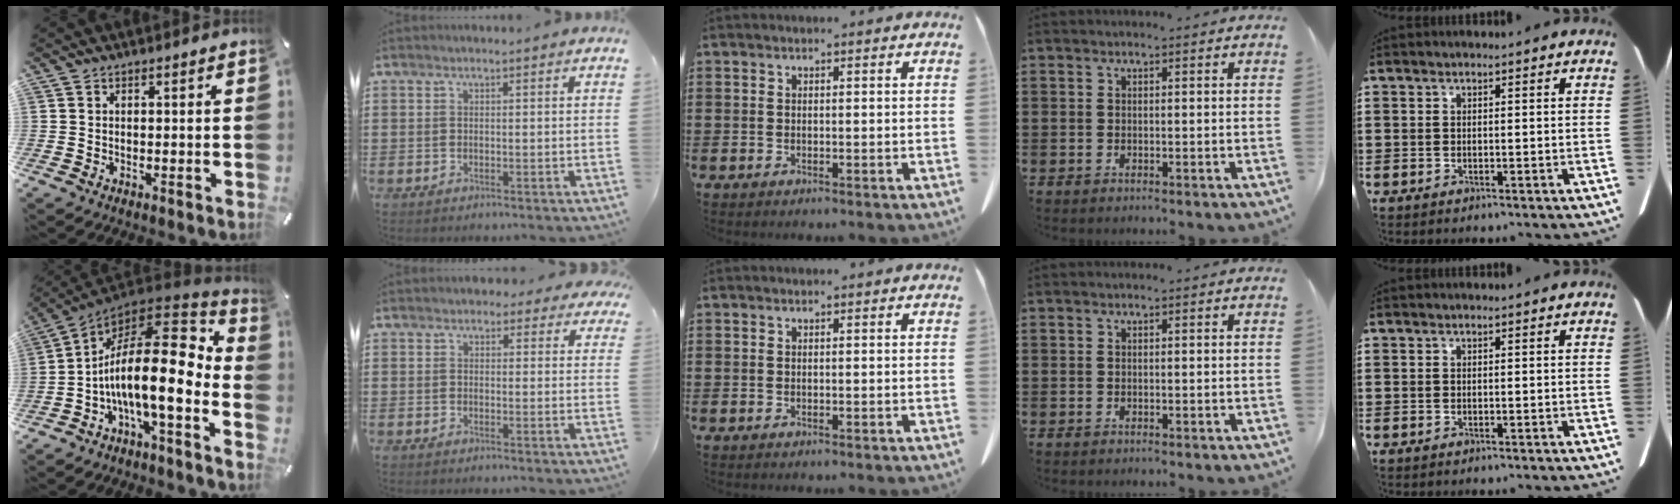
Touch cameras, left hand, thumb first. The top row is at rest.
{"thumb": {"total": 20.6, "force": [-2.2, 7.8, 19.0], "torque": [-0.340, -0.033, -0.047]}, "index": {"total": 2.7, "force": [2.3, 1.1, 0.7], "torque": [-0.007, -0.006, 0.039]}}